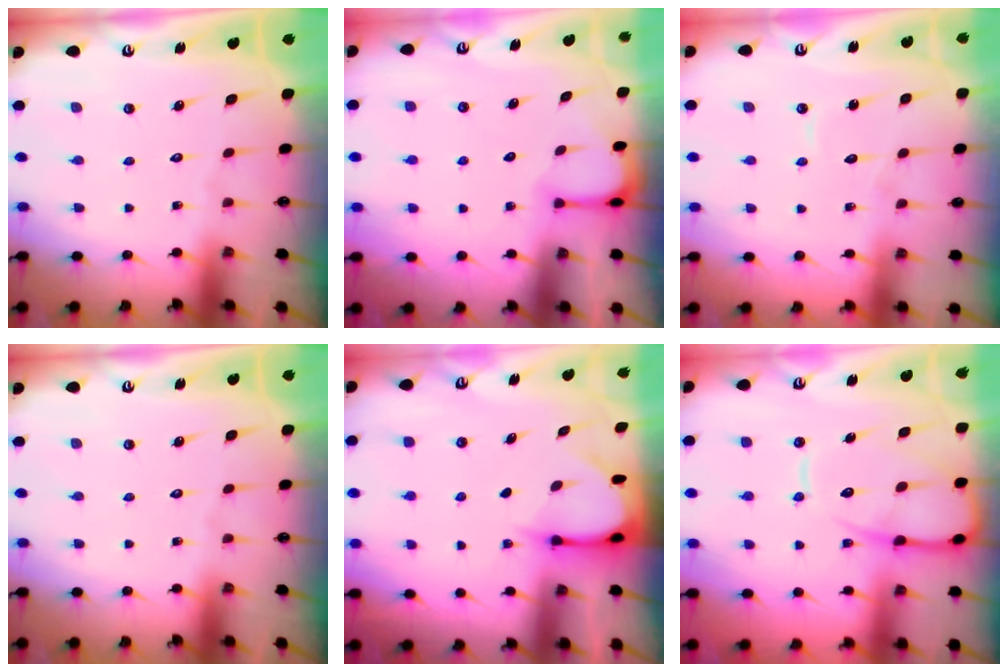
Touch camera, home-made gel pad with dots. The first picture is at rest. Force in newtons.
{"total": 2.0, "press": 2.0, "slide": 0.2}
{"total": 3.2, "press": 3.2, "slide": 0.1}
{"total": 0.0}
{"total": 3.6, "press": 3.6, "slide": 0.4}
{"total": 12.9, "press": 12.8, "slide": 1.4}